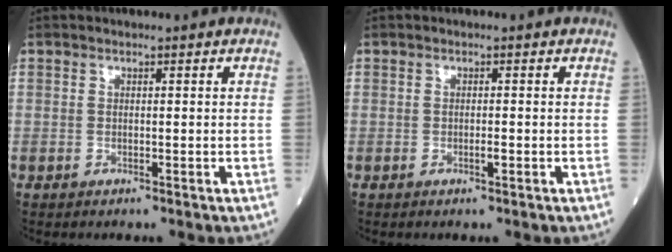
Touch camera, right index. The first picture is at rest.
{"total": 0.8, "force": [-0.3, 0.0, 0.7], "torque": [-0.015, 0.000, -0.005]}